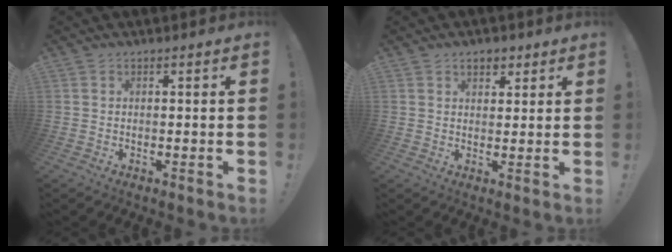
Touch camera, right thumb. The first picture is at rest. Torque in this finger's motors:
{"motor_torque": [0.56, 0.75, 0.07, -0.09, 0.00]}